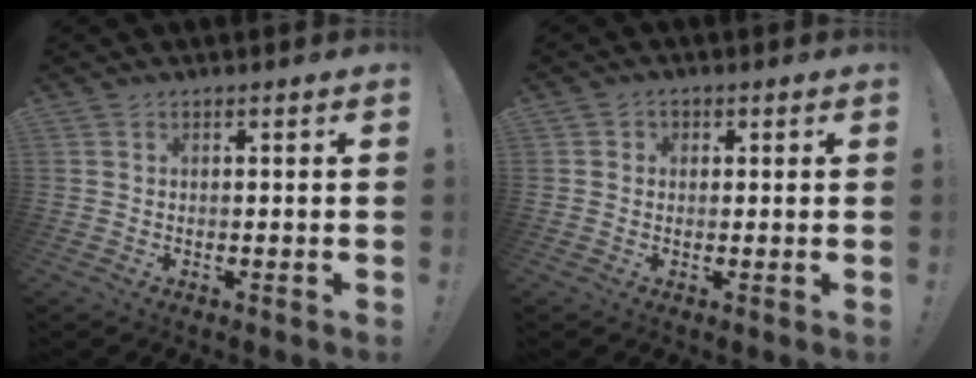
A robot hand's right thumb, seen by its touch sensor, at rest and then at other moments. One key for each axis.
{"total": 2.0, "fx": -0.2, "fy": 1.8, "fz": 0.6, "tx": -0.003, "ty": 0.002, "tz": -0.004}